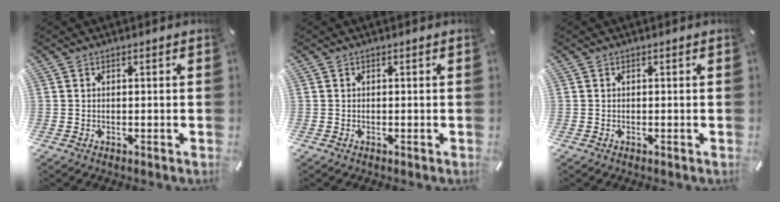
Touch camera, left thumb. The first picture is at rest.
{"total": 0.0}
{"total": 0.0}